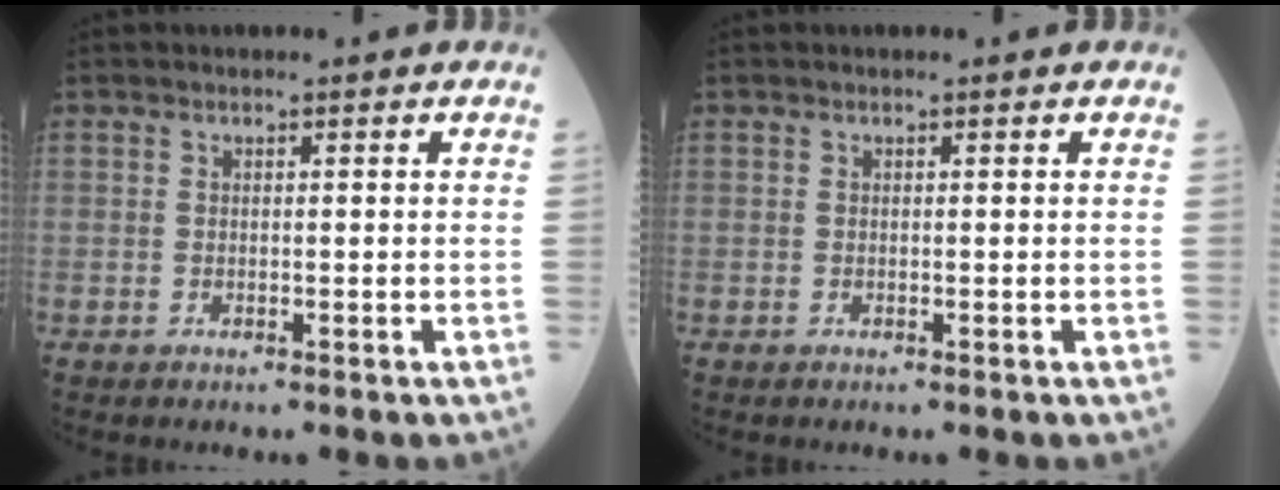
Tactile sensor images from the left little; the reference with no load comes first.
{"total": 0.0}